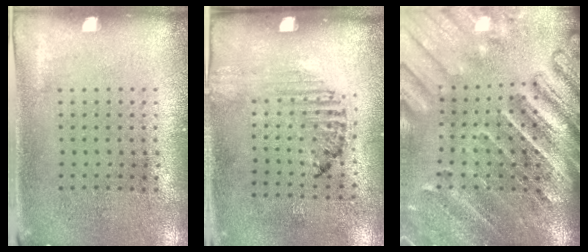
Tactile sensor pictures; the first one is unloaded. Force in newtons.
{"total": 1.3, "press": 1.1, "slide": 0.7}
{"total": 4.4, "press": 3.6, "slide": 2.6}